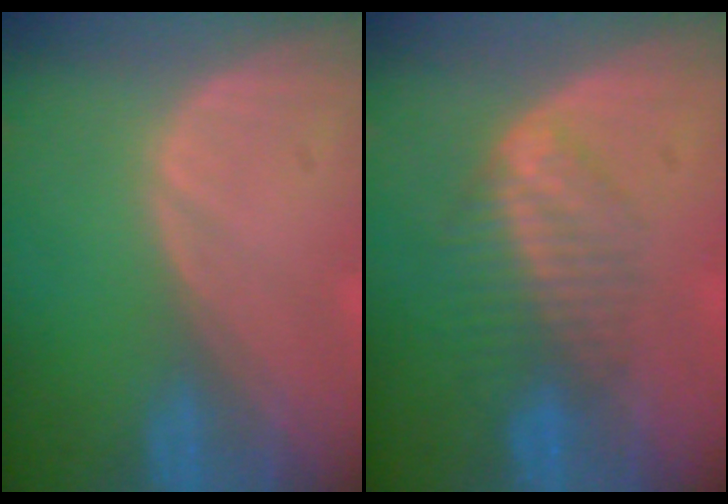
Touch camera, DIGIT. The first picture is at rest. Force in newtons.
{"total": 6.7, "press": 5.7, "slide": 3.5}